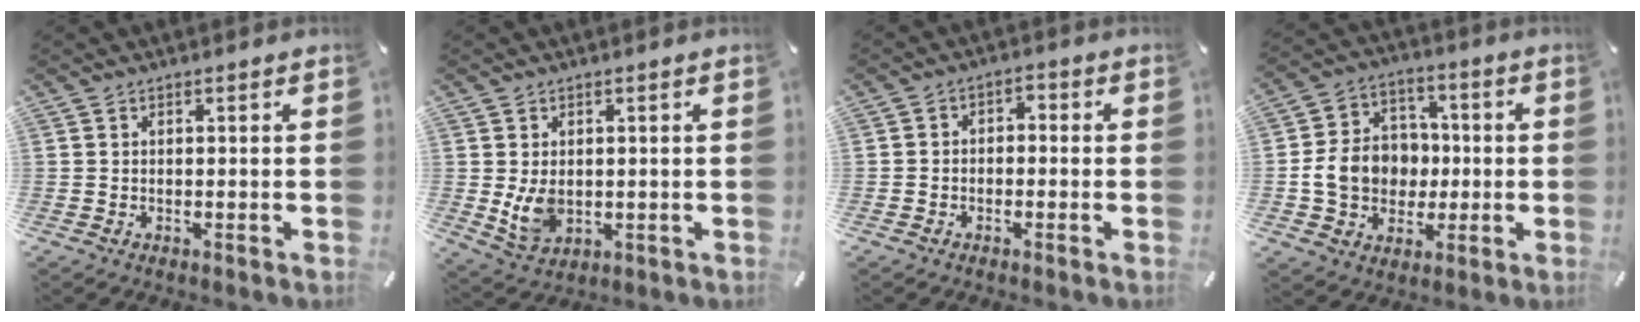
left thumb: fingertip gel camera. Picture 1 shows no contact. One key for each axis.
{"total": 6.2, "fx": 0.6, "fy": 4.7, "fz": 4.0, "tx": -0.089, "ty": -0.010, "tz": 0.008}
{"total": 3.0, "fx": -2.1, "fy": 2.0, "fz": 0.8, "tx": -0.012, "ty": 0.016, "tz": -0.043}
{"total": 11.6, "fx": -1.2, "fy": 10.4, "fz": 5.1, "tx": -0.102, "ty": 0.022, "tz": -0.014}